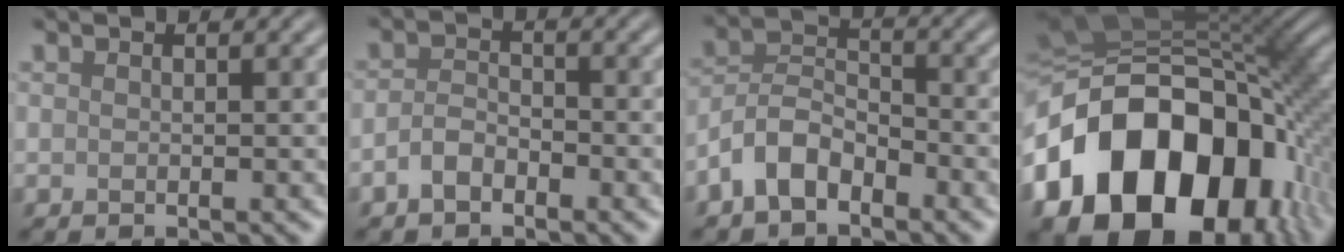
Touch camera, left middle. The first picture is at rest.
{"total": 2.3, "force": [-1.3, 1.3, 1.3], "torque": [-0.026, 0.005, -0.031]}
{"total": 4.7, "force": [-2.9, 2.6, 2.6], "torque": [-0.049, 0.010, -0.066]}
{"total": 19.9, "force": [-4.9, 13.9, 13.4], "torque": [-0.272, -0.014, -0.082]}